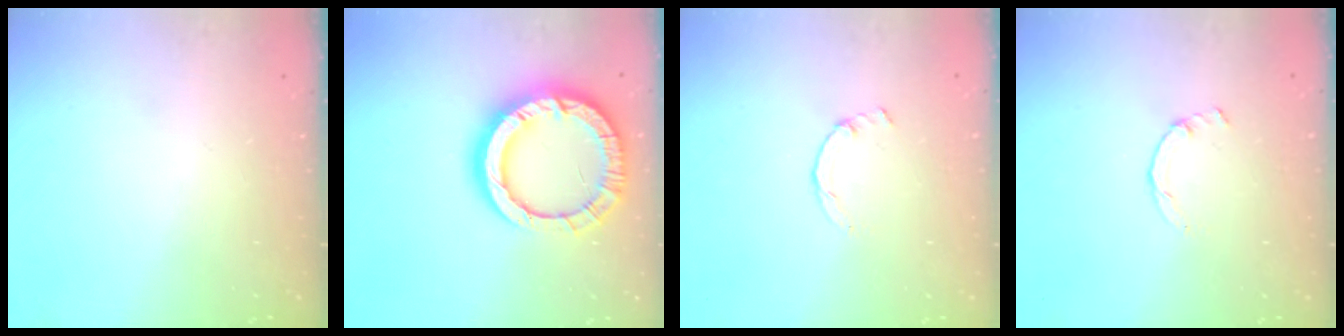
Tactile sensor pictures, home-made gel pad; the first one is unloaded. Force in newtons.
{"total": 17.5, "press": 17.4, "slide": 1.5}
{"total": 0.9, "press": 0.9, "slide": 0.3}
{"total": 0.9, "press": 0.9, "slide": 0.3}